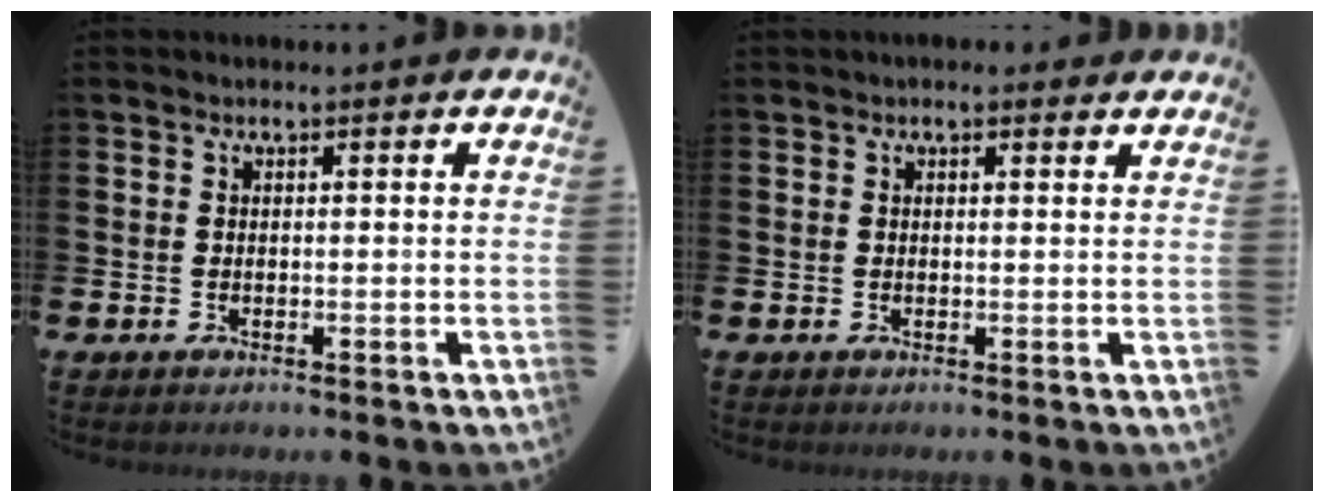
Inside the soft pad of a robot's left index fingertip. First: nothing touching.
{"total": 1.0, "force": [0.8, 0.5, 0.3], "torque": [0.001, 0.005, 0.013]}